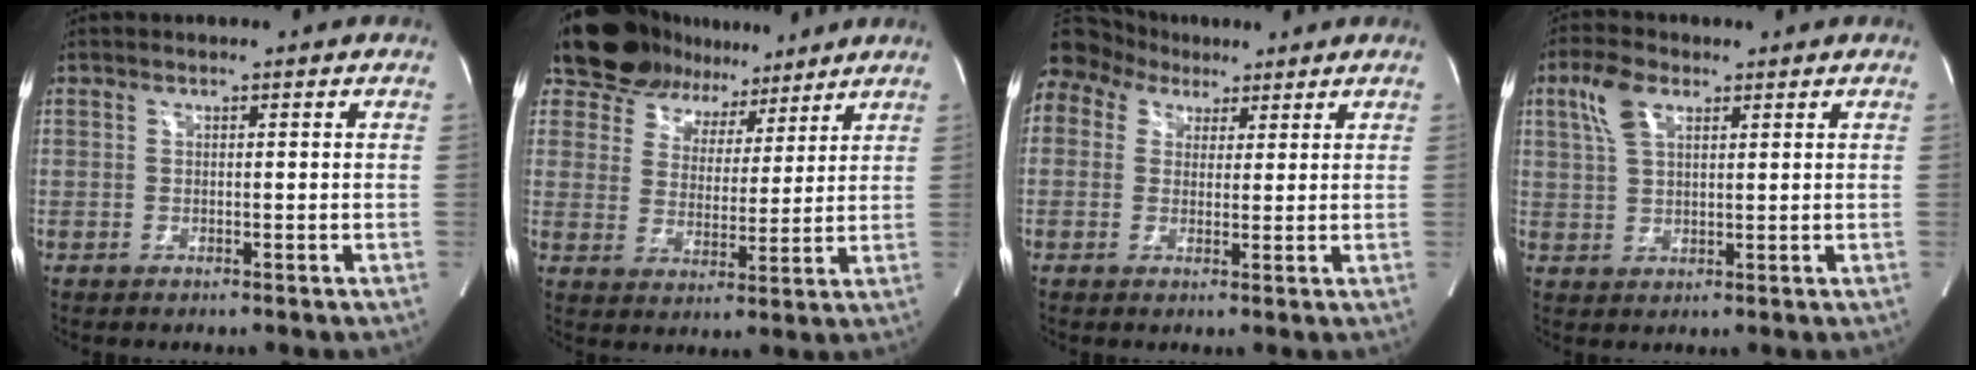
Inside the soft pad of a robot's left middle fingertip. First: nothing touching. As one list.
[{"total": 11.4, "force": [9.6, 5.9, 1.8], "torque": [-0.022, 0.014, 0.151]}, {"total": 14.2, "force": [8.5, 10.2, 4.8], "torque": [-0.167, 0.073, 0.164]}, {"total": 5.2, "force": [2.8, 2.4, 3.7], "torque": [-0.086, 0.016, 0.059]}]